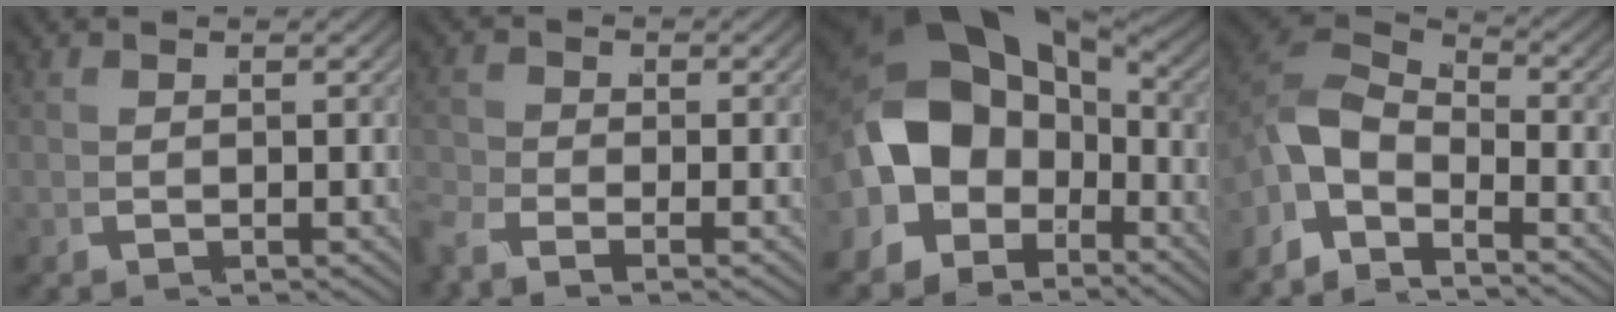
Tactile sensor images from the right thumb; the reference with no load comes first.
{"total": 2.0, "force": [-1.9, 0.1, 0.5], "torque": [-0.008, -0.003, -0.045]}
{"total": 13.2, "force": [-0.7, 9.3, 9.4], "torque": [-0.200, -0.038, -0.002]}
{"total": 6.9, "force": [-0.7, 4.7, 5.0], "torque": [-0.113, -0.011, -0.021]}